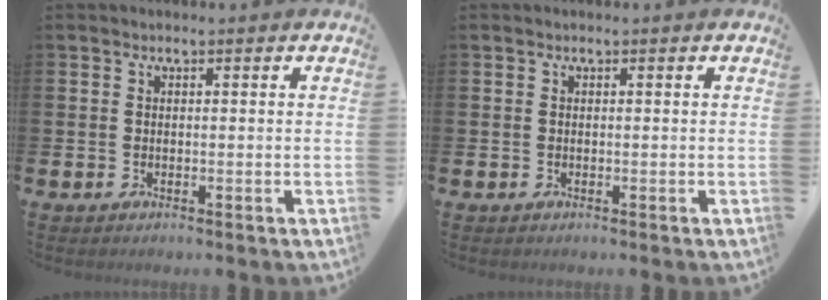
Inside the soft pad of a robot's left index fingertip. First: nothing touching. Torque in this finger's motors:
{"motor_torque": [-0.09, 0.04, 0.00, 0.00]}